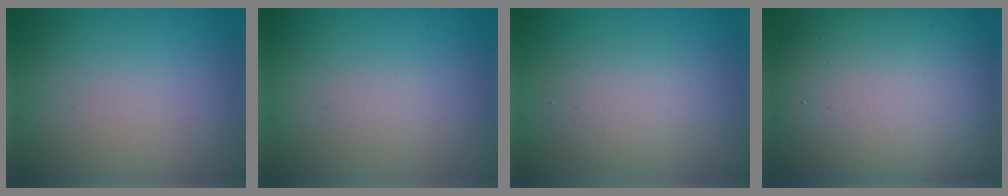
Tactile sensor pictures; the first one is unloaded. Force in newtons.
{"total": 0.7, "press": 0.7, "slide": 0.0}
{"total": 2.8, "press": 2.8, "slide": 0.2}
{"total": 16.0, "press": 16.0, "slide": 0.9}